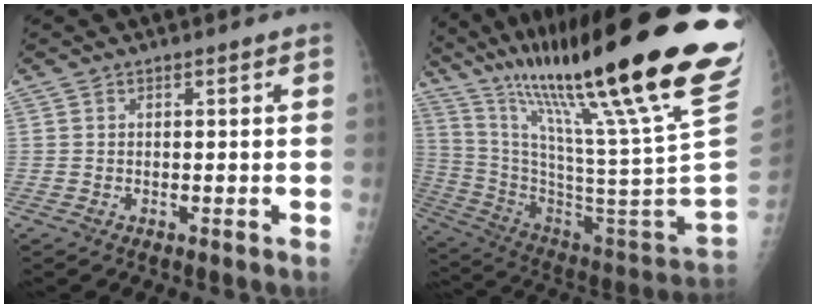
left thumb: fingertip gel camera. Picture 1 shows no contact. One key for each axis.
{"total": 39.7, "fx": 24.8, "fy": 3.3, "fz": 30.8, "tx": -0.430, "ty": -0.102, "tz": 0.401}